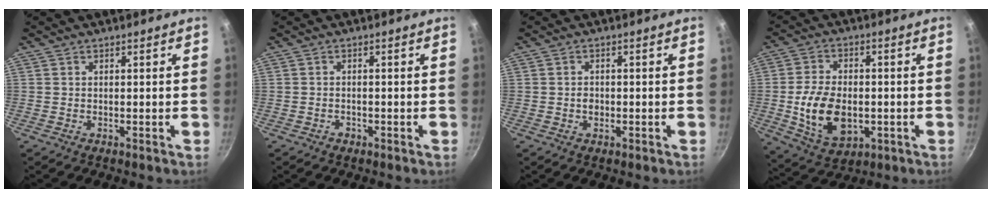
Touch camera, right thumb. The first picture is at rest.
{"total": 1.1, "force": [-0.7, 0.8, 0.4], "torque": [-0.007, 0.007, -0.010]}
{"total": 1.9, "force": [-0.4, 1.5, 1.1], "torque": [-0.013, 0.007, -0.007]}
{"total": 13.3, "force": [-2.0, 8.6, 10.0], "torque": [-0.169, 0.003, -0.025]}